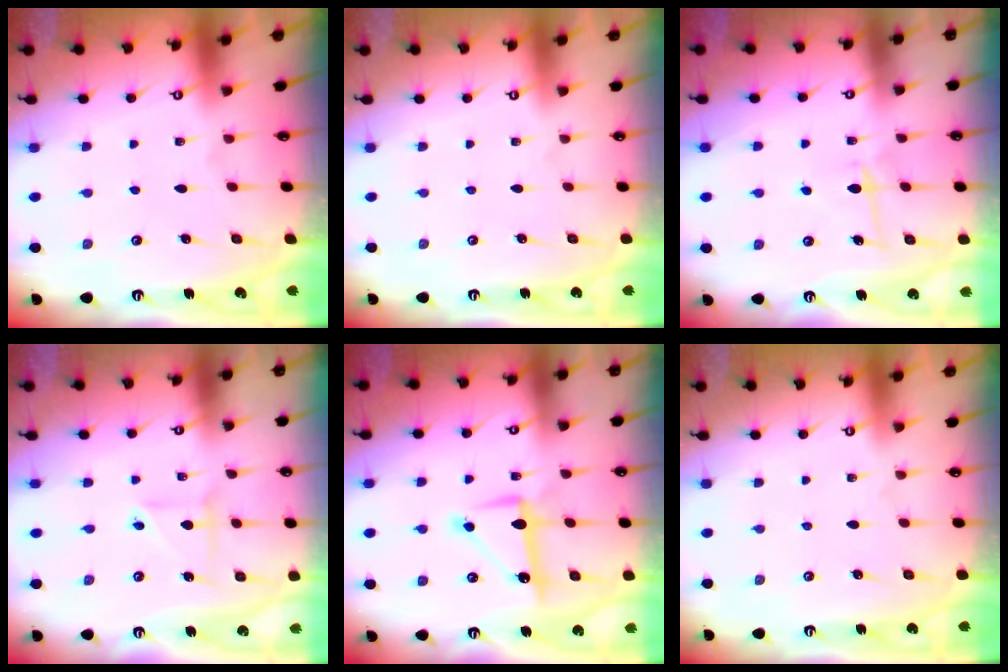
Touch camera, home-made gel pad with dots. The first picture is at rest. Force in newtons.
{"total": 0.0}
{"total": 7.0, "press": 7.0, "slide": 0.8}
{"total": 3.1, "press": 3.0, "slide": 0.6}
{"total": 9.4, "press": 9.4, "slide": 0.4}
{"total": 0.0}